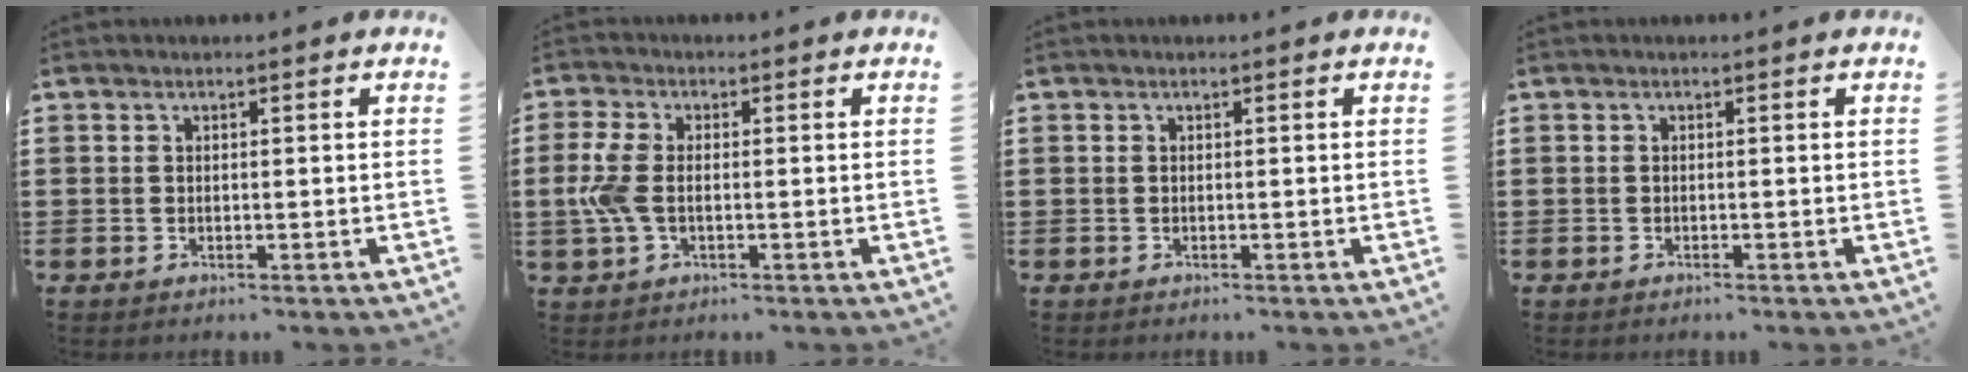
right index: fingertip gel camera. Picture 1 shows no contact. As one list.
[{"total": 5.5, "force": [-0.4, 3.0, 4.6], "torque": [-0.121, -0.006, -0.016]}, {"total": 0.0}, {"total": 0.0}]